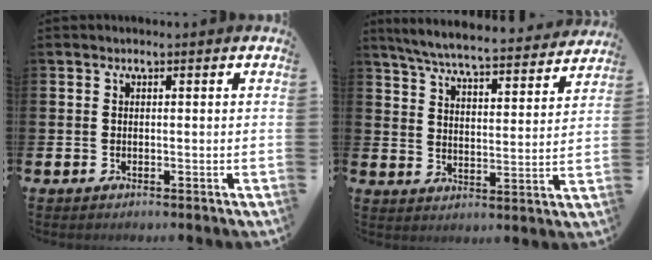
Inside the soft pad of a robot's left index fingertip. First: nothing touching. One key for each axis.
{"total": 6.7, "fx": 6.4, "fy": 0.5, "fz": 2.2, "tx": -0.063, "ty": -0.048, "tz": 0.107}